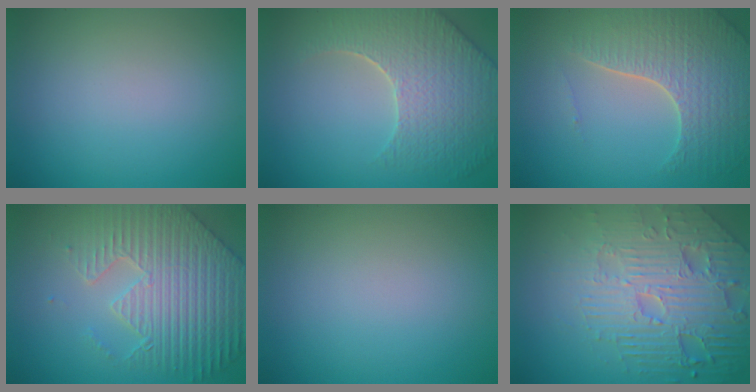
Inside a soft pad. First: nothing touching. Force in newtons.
{"total": 7.0, "press": 5.5, "slide": 4.3}
{"total": 6.1, "press": 4.9, "slide": 3.7}
{"total": 7.1, "press": 5.8, "slide": 4.0}
{"total": 0.0}
{"total": 8.3, "press": 6.1, "slide": 5.7}